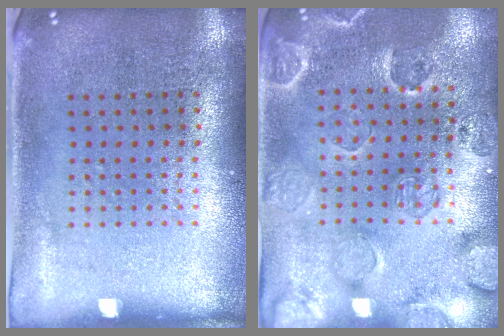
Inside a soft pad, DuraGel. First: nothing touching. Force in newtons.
{"total": 2.5, "press": 2.1, "slide": 1.3}